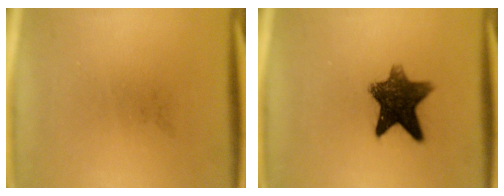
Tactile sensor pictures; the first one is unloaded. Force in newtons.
{"total": 10.2}